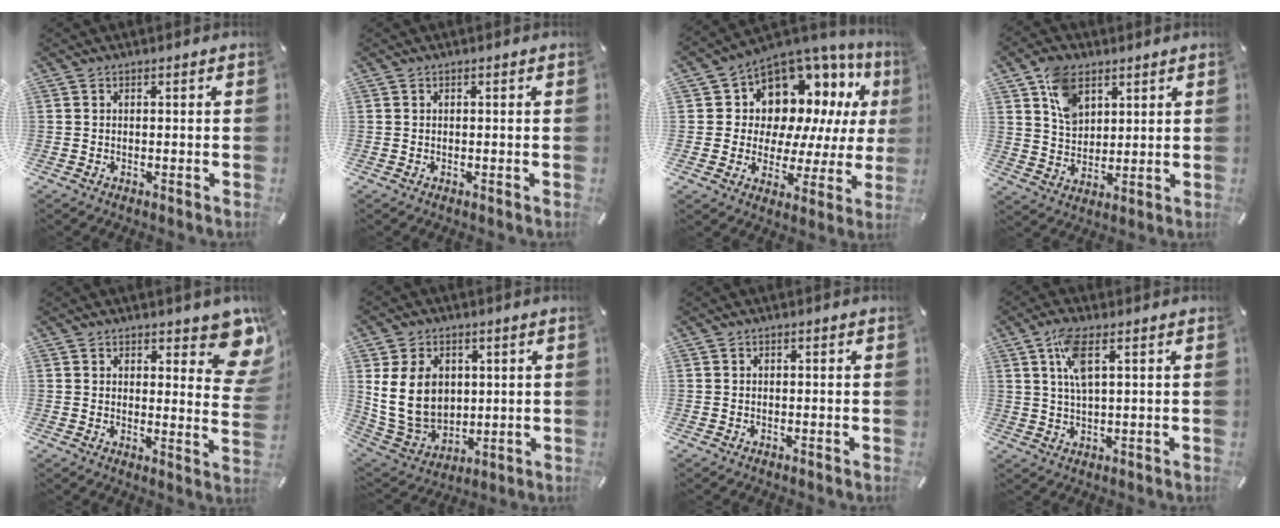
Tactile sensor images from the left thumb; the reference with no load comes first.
{"total": 0.0}
{"total": 11.6, "force": [6.8, 8.6, 3.7], "torque": [-0.066, -0.075, 0.125]}
{"total": 9.1, "force": [4.7, 6.5, 4.2], "torque": [-0.078, 0.000, 0.089]}
{"total": 10.3, "force": [6.6, 4.5, 6.6], "torque": [-0.060, -0.047, 0.113]}
{"total": 13.3, "force": [2.9, 10.8, 7.2], "torque": [-0.160, -0.011, 0.054]}
{"total": 0.0}
{"total": 7.0, "force": [2.8, 2.0, 6.1], "torque": [-0.135, 0.002, 0.046]}